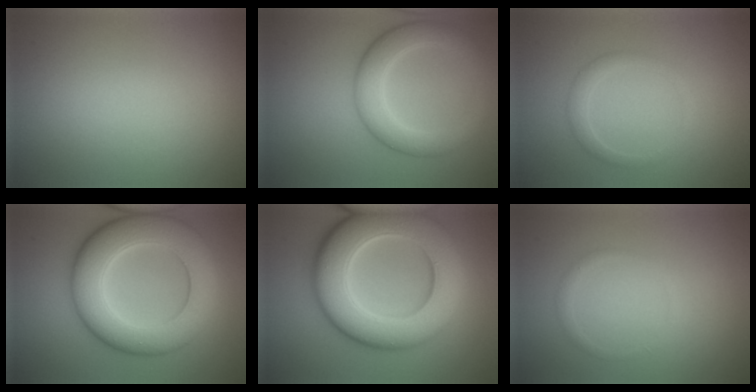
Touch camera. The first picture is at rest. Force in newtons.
{"total": 5.1, "press": 5.1, "slide": 0.1}
{"total": 1.5, "press": 1.5, "slide": 0.2}
{"total": 10.2, "press": 10.2, "slide": 0.2}
{"total": 12.2, "press": 12.2, "slide": 0.1}
{"total": 0.7, "press": 0.7, "slide": 0.0}